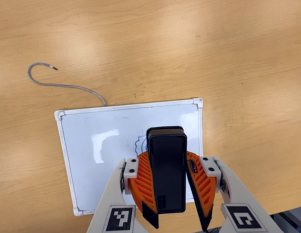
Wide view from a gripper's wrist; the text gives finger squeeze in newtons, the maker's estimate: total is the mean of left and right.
{"total": 10.3, "left": 10.1, "right": 10.5}